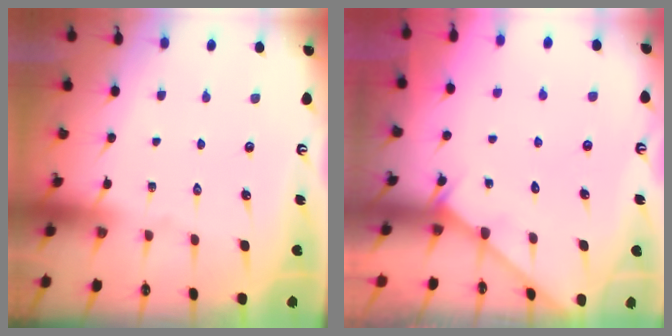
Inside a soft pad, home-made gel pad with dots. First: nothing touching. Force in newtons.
{"total": 3.7, "press": 3.7, "slide": 0.3}